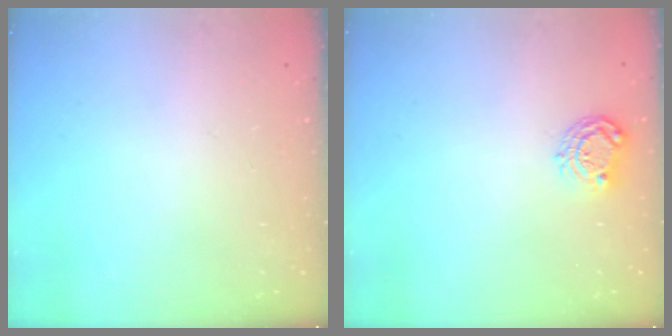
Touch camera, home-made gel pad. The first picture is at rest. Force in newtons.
{"total": 6.2, "press": 6.1, "slide": 0.7}